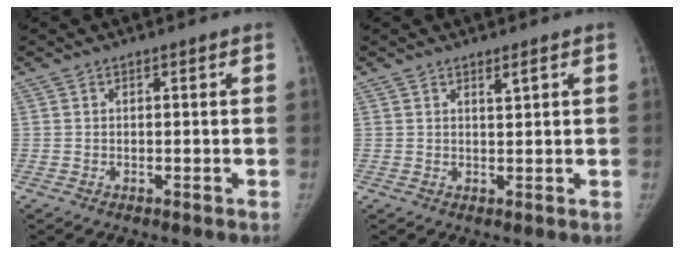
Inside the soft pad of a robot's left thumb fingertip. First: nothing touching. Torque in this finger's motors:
{"motor_torque": [0.40, -0.02, -0.14, -0.28, 0.12]}